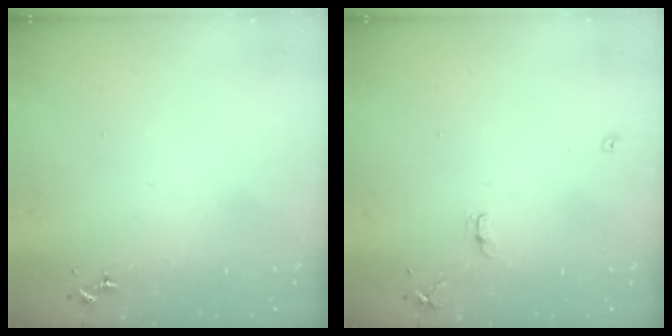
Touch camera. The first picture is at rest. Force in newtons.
{"total": 7.2, "press": 7.2, "slide": 0.8}